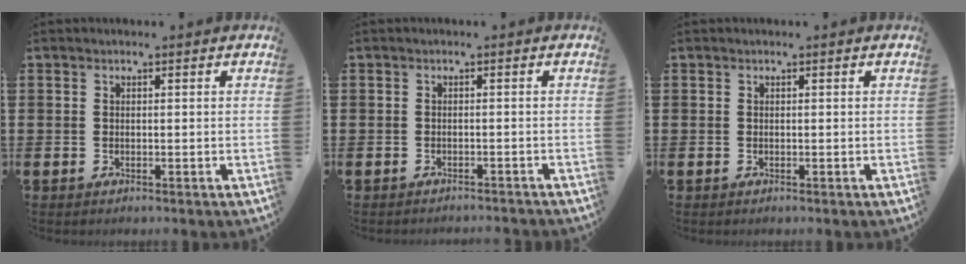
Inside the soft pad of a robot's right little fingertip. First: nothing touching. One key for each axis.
{"total": 0.8, "fx": -0.8, "fy": -0.1, "fz": 0.0, "tx": -0.001, "ty": 0.000, "tz": -0.016}
{"total": 0.0}